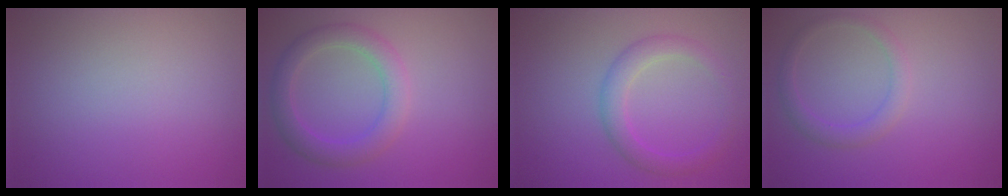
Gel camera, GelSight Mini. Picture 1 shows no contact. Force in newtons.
{"total": 3.6, "press": 3.6, "slide": 0.2}
{"total": 2.9, "press": 2.8, "slide": 0.2}
{"total": 1.9, "press": 1.9, "slide": 0.1}